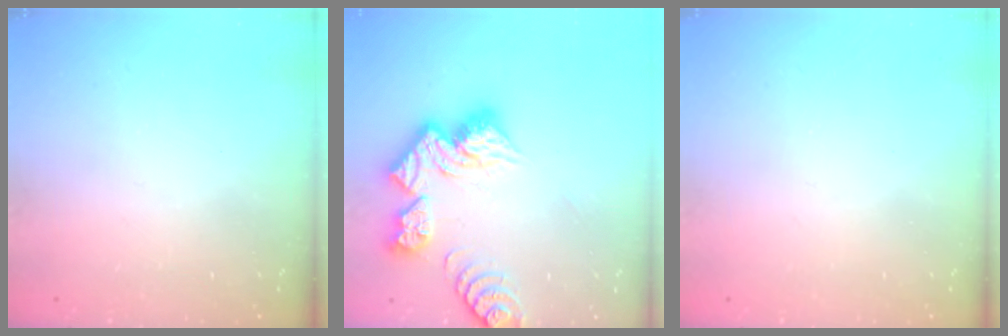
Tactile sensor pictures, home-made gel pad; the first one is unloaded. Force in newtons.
{"total": 15.7, "press": 15.6, "slide": 1.7}
{"total": 0.0}